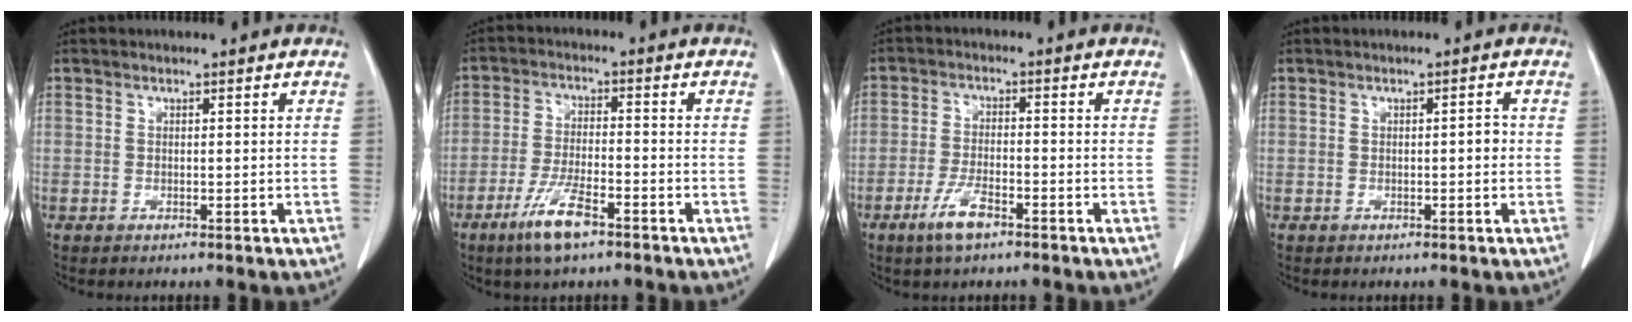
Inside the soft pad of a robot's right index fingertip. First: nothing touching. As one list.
[{"total": 7.5, "force": [-4.7, 1.4, 5.7], "torque": [-0.113, -0.011, -0.081]}, {"total": 5.1, "force": [-3.2, 1.2, 3.8], "torque": [-0.080, -0.004, -0.055]}, {"total": 1.2, "force": [-0.2, 0.3, 1.1], "torque": [-0.014, 0.002, -0.002]}]